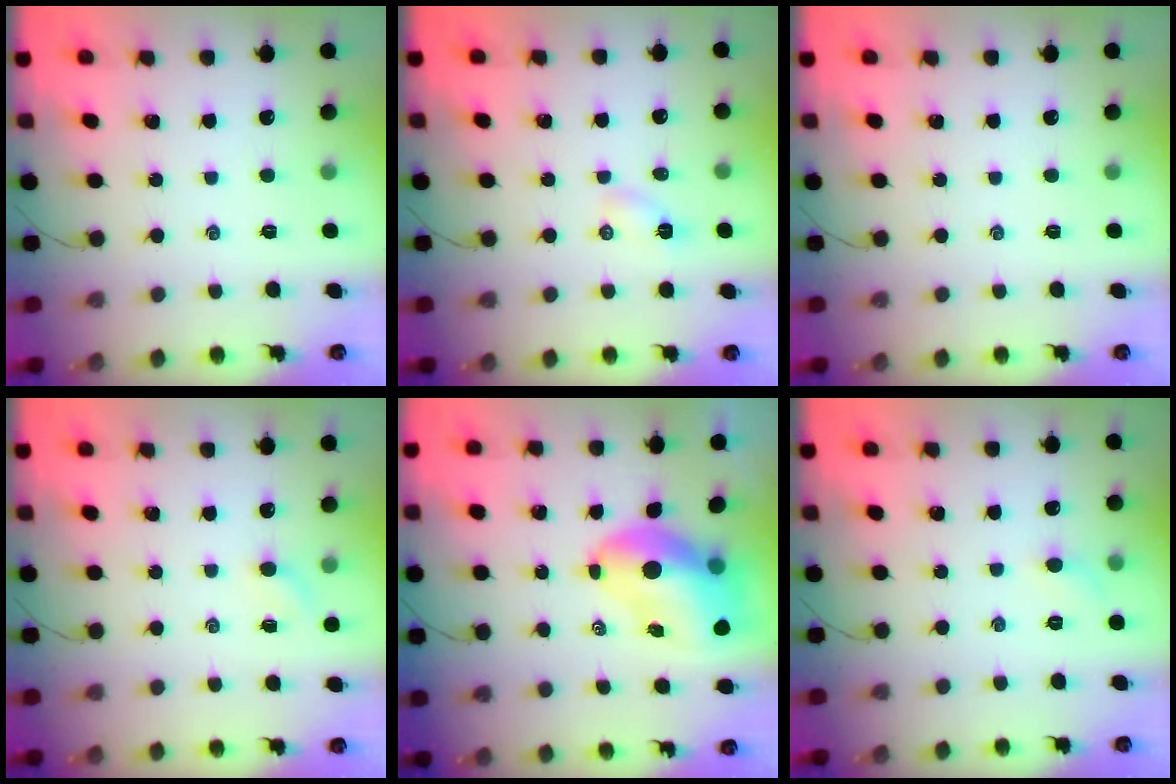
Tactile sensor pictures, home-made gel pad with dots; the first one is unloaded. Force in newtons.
{"total": 2.9, "press": 2.7, "slide": 1.0}
{"total": 0.0}
{"total": 2.4, "press": 2.3, "slide": 0.8}
{"total": 9.9, "press": 9.5, "slide": 2.8}
{"total": 3.9, "press": 3.6, "slide": 1.4}